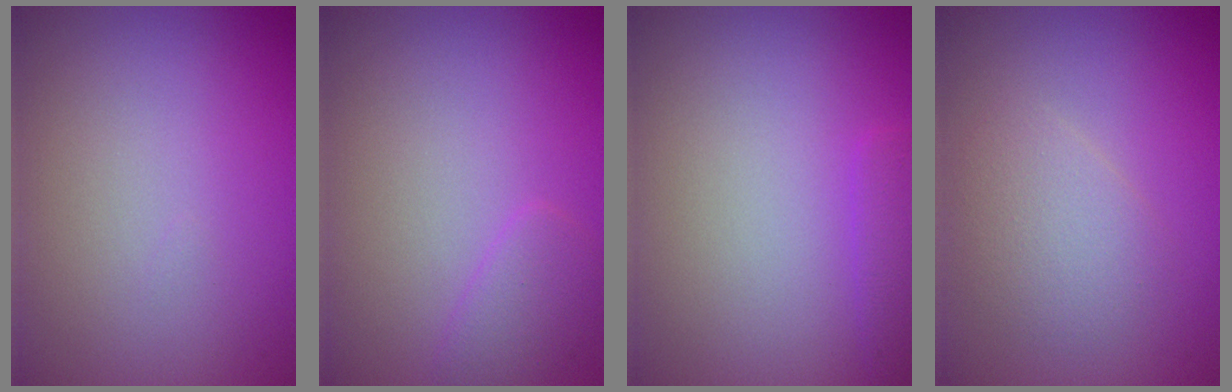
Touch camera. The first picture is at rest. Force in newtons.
{"total": 1.6, "press": 1.6, "slide": 0.2}
{"total": 1.4, "press": 1.4, "slide": 0.1}
{"total": 2.6, "press": 2.6, "slide": 0.1}